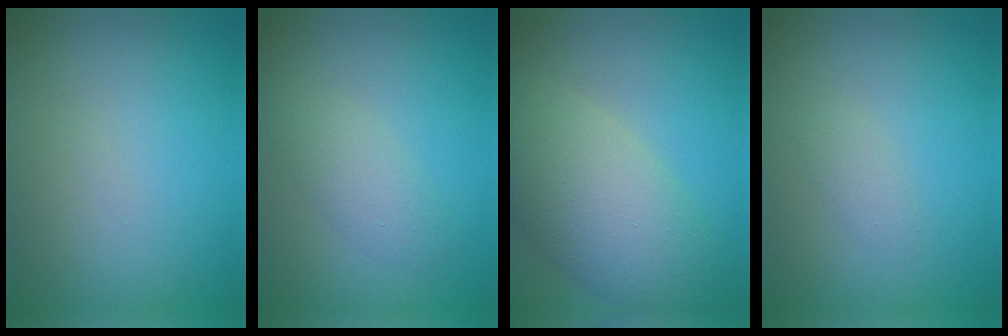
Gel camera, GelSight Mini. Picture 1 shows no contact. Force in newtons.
{"total": 2.3, "press": 2.3, "slide": 0.2}
{"total": 8.0, "press": 8.0, "slide": 0.7}
{"total": 1.2, "press": 1.2, "slide": 0.0}